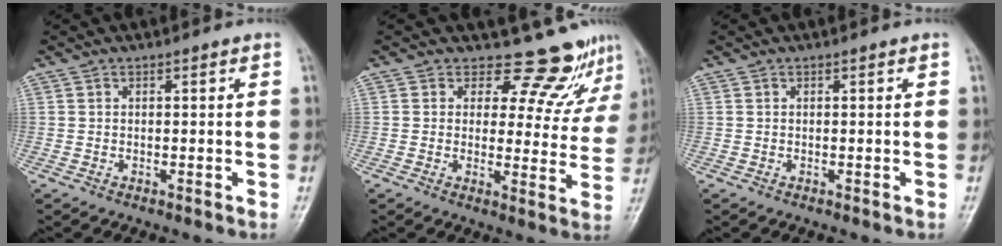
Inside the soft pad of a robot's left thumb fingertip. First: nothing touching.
{"total": 10.7, "force": [9.4, 4.6, 2.1], "torque": [0.018, -0.073, 0.101]}
{"total": 0.0}